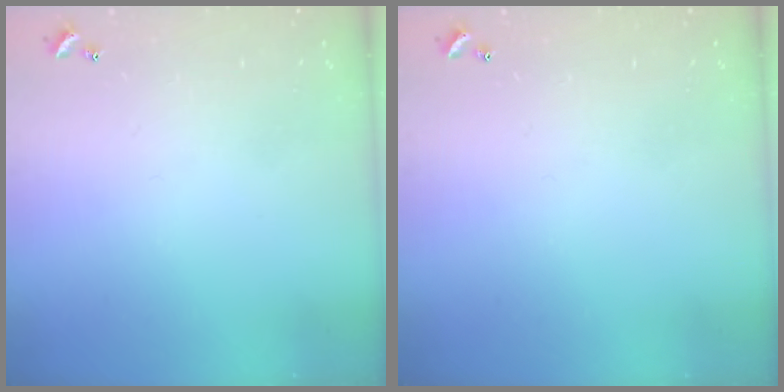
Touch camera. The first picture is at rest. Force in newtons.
{"total": 0.0}